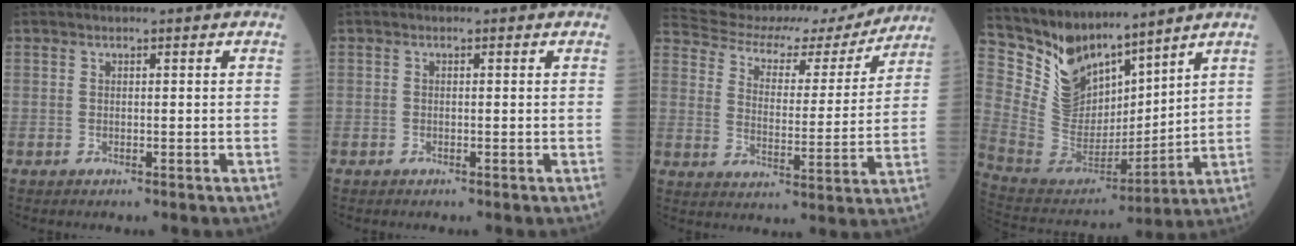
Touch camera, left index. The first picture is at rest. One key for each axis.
{"total": 0.0}
{"total": 18.4, "fx": 17.0, "fy": 5.3, "fz": 4.4, "tx": -0.071, "ty": -0.001, "tz": 0.229}
{"total": 12.7, "fx": 11.1, "fy": 4.7, "fz": 3.9, "tx": -0.096, "ty": 0.011, "tz": 0.233}